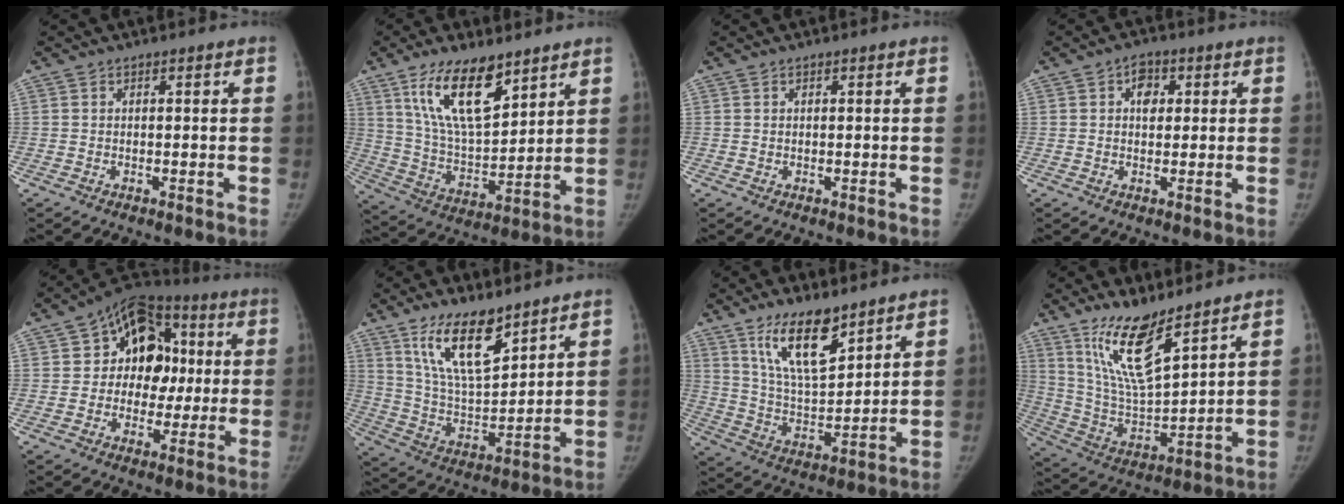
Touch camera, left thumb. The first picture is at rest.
{"total": 15.9, "force": [9.5, 6.3, 11.0], "torque": [-0.168, -0.051, 0.187]}
{"total": 0.0}
{"total": 4.2, "force": [1.2, 3.1, 2.6], "torque": [-0.020, 0.001, 0.014]}
{"total": 15.8, "force": [2.3, 12.0, 10.0], "torque": [-0.076, 0.023, 0.027]}
{"total": 13.9, "force": [9.3, 4.9, 9.1], "torque": [-0.141, -0.060, 0.186]}
{"total": 13.1, "force": [8.8, 4.5, 8.6], "torque": [-0.130, -0.060, 0.173]}
{"total": 14.4, "force": [9.8, 3.6, 9.9], "torque": [-0.168, -0.066, 0.204]}